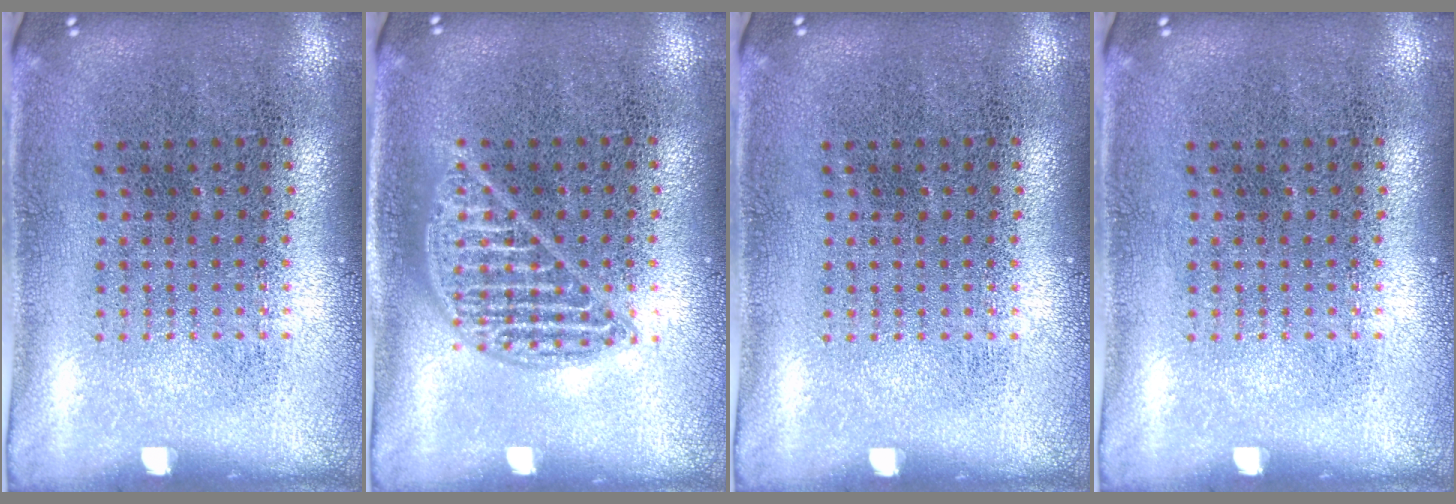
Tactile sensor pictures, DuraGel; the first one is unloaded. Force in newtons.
{"total": 1.1, "press": 1.0, "slide": 0.2}
{"total": 0.0}
{"total": 0.0}